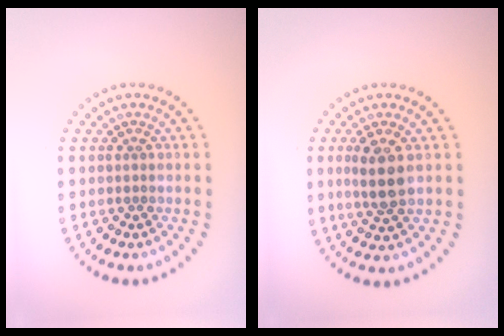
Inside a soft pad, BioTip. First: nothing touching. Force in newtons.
{"total": 3.5, "press": 3.3, "slide": 1.0}